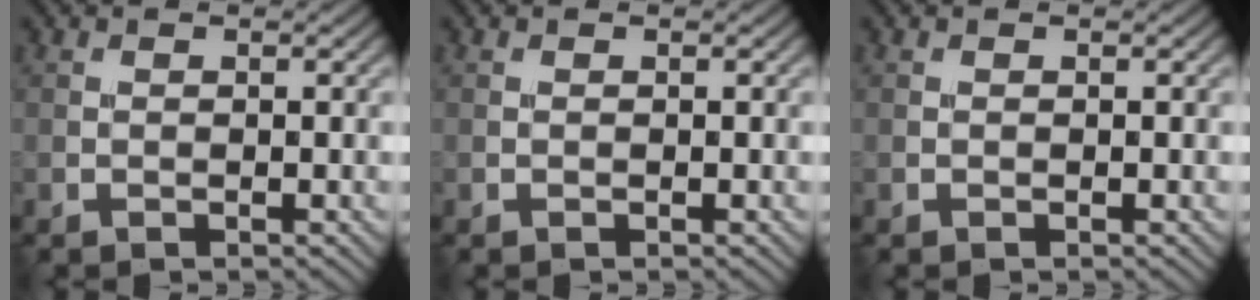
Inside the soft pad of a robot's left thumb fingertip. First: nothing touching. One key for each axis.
{"total": 0.0}
{"total": 0.0}